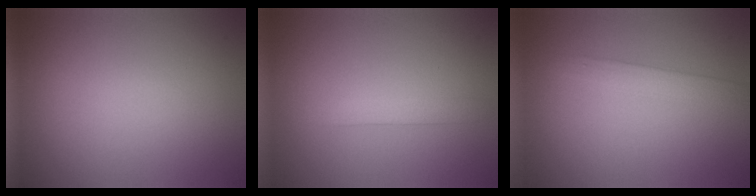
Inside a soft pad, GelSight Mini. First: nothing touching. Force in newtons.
{"total": 1.6, "press": 1.6, "slide": 0.1}
{"total": 2.0, "press": 2.0, "slide": 0.1}